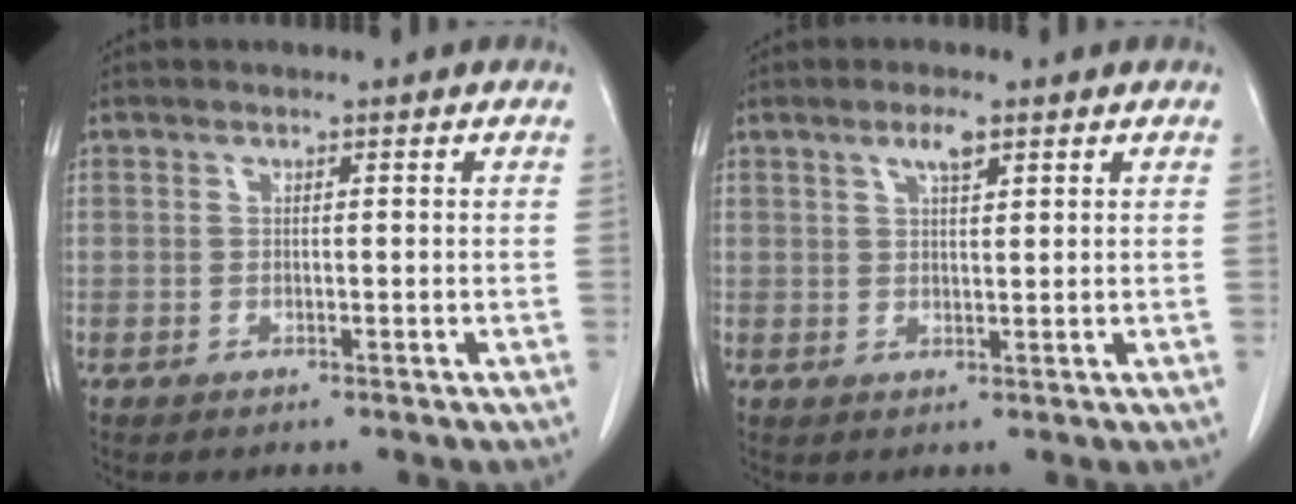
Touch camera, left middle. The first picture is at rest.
{"total": 2.9, "force": [1.8, 0.6, 2.2], "torque": [-0.044, 0.002, 0.032]}